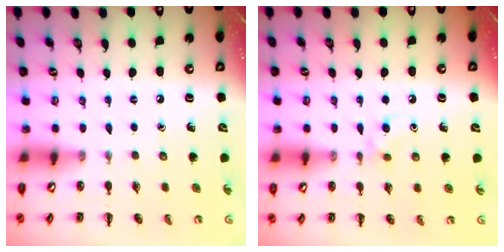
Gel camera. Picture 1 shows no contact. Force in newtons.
{"total": 4.8, "press": 4.6, "slide": 1.5}